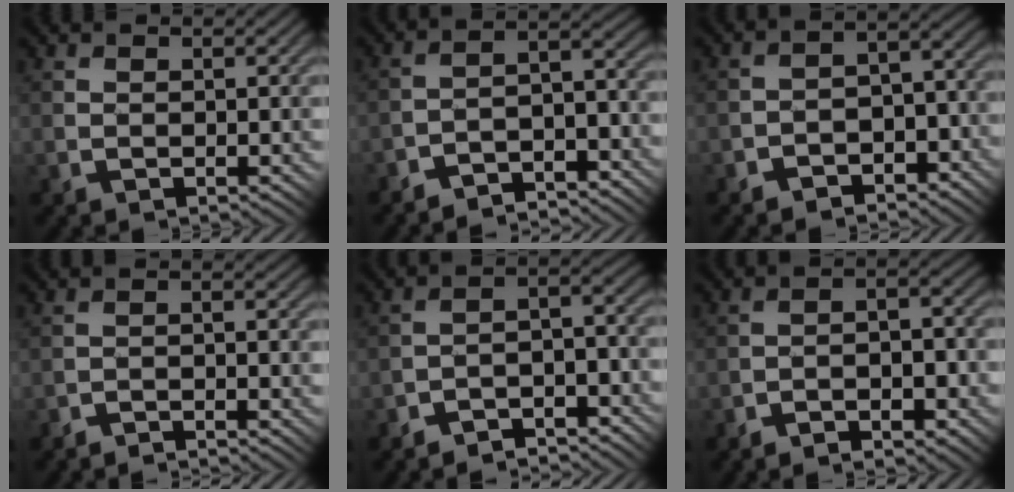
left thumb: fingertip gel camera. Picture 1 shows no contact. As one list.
[{"total": 5.9, "force": [-5.1, 1.4, 2.5], "torque": [-0.023, 0.004, -0.102]}, {"total": 4.6, "force": [-3.4, 2.4, 1.9], "torque": [-0.017, -0.001, -0.065]}, {"total": 2.7, "force": [-2.6, -0.2, 0.8], "torque": [-0.013, 0.013, -0.050]}, {"total": 6.1, "force": [-5.3, 1.6, 2.7], "torque": [-0.023, 0.000, -0.104]}, {"total": 6.2, "force": [-4.0, 2.1, 4.2], "torque": [-0.062, 0.002, -0.069]}]